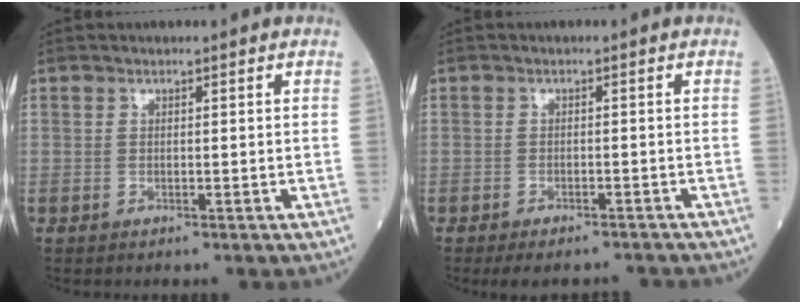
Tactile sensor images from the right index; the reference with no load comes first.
{"total": 6.2, "force": [-5.6, 1.8, 1.8], "torque": [-0.019, -0.007, -0.070]}